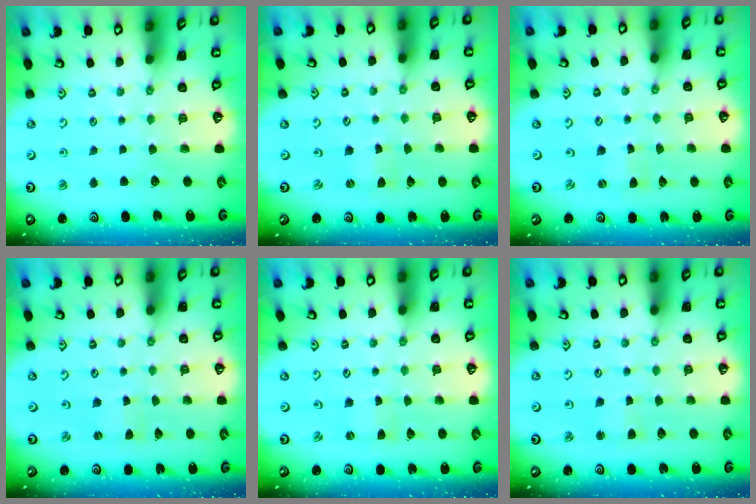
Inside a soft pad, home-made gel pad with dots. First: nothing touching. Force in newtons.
{"total": 0.0}
{"total": 0.0}
{"total": 0.5, "press": 0.5, "slide": 0.1}
{"total": 0.7, "press": 0.7, "slide": 0.1}
{"total": 1.9, "press": 1.9, "slide": 0.3}